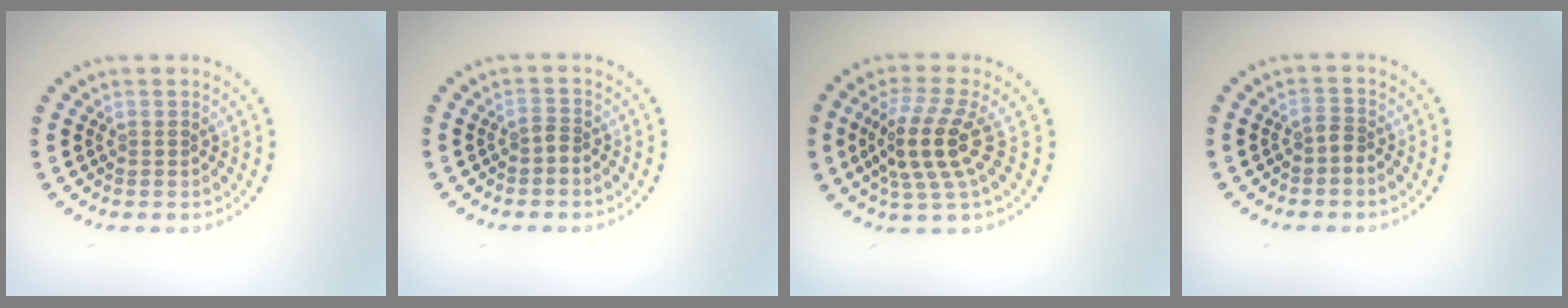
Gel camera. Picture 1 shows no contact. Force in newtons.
{"total": 0.7, "press": 0.5, "slide": 0.6}
{"total": 4.4, "press": 3.6, "slide": 2.5}
{"total": 1.0, "press": 0.6, "slide": 0.8}